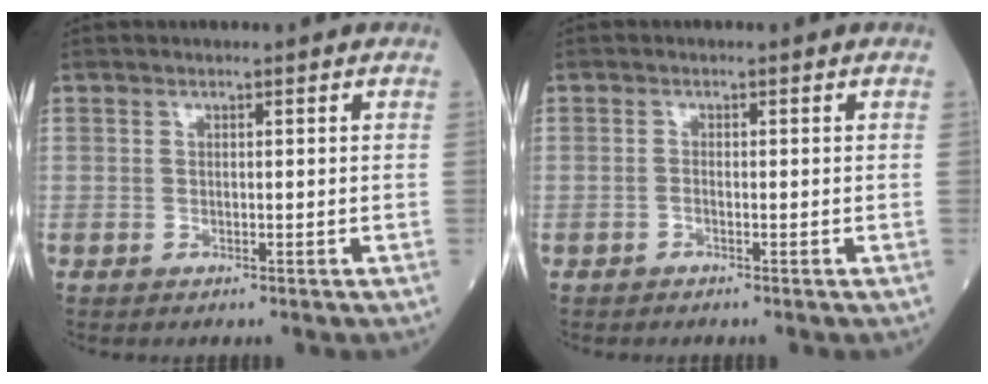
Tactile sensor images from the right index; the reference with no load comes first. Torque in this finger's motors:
{"motor_torque": [0.00, -0.05, 0.06, -0.01]}